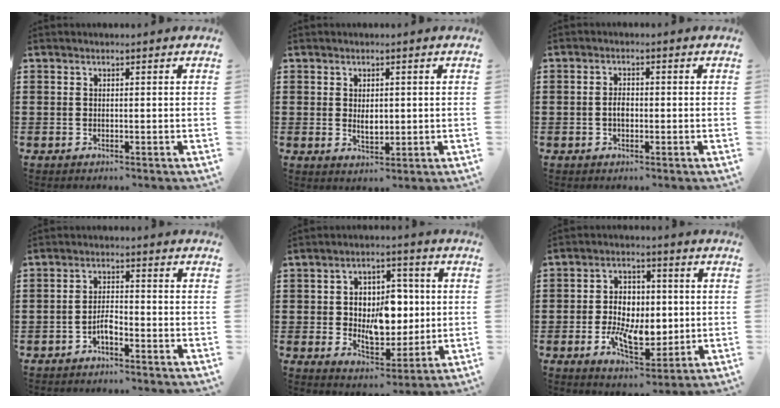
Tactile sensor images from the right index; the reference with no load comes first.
{"total": 2.5, "force": [0.2, 1.4, 2.1], "torque": [-0.034, 0.002, 0.002]}
{"total": 2.3, "force": [-0.4, 1.3, 1.8], "torque": [-0.036, 0.004, -0.007]}
{"total": 2.8, "force": [-1.8, 0.9, 2.0], "torque": [-0.045, 0.004, -0.037]}
{"total": 8.3, "force": [0.4, 5.9, 5.7], "torque": [-0.096, 0.013, 0.005]}
{"total": 8.1, "force": [-0.9, 5.4, 6.1], "torque": [-0.116, 0.004, -0.021]}